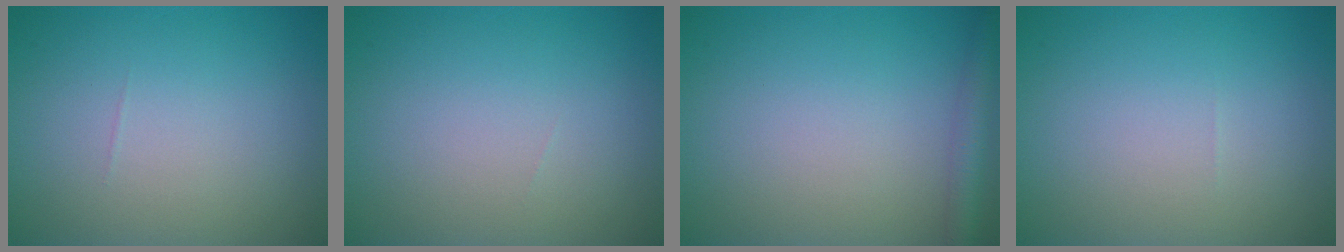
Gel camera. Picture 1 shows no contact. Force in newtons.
{"total": 0.0}
{"total": 2.5, "press": 2.5, "slide": 0.1}
{"total": 0.0}